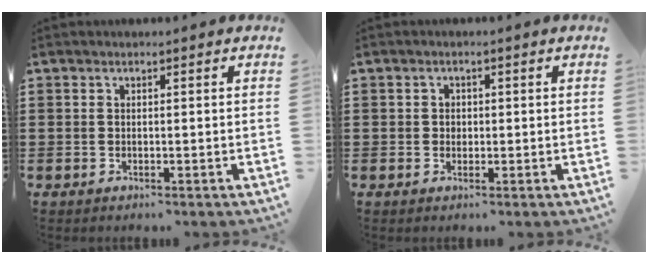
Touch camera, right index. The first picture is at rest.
{"total": 1.2, "force": [0.0, 1.1, 0.4], "torque": [-0.012, 0.006, -0.001]}